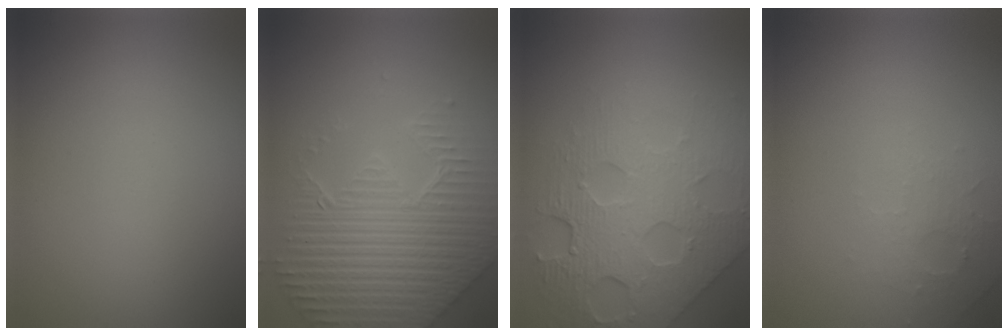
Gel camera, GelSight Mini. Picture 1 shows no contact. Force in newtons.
{"total": 7.8, "press": 5.8, "slide": 5.2}
{"total": 8.0, "press": 5.6, "slide": 5.8}
{"total": 1.8, "press": 1.7, "slide": 0.4}